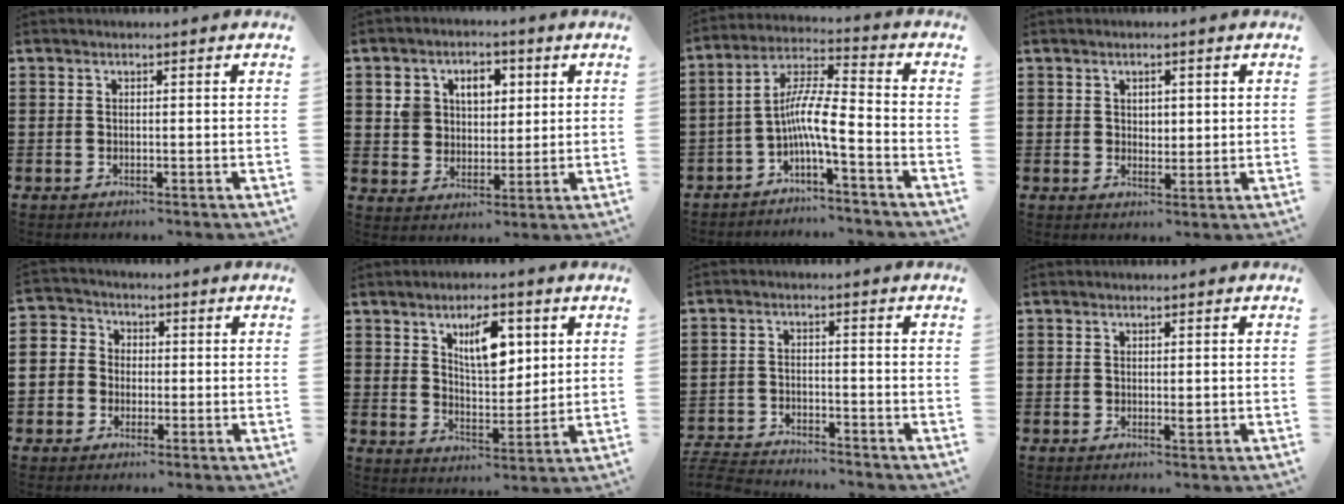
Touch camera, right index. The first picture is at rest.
{"total": 6.2, "force": [2.1, 4.9, 3.0], "torque": [-0.080, 0.019, 0.037]}
{"total": 7.5, "force": [-3.1, 0.9, 6.7], "torque": [-0.133, -0.006, -0.064]}
{"total": 1.7, "force": [0.9, 1.2, 0.8], "torque": [-0.010, 0.005, 0.013]}
{"total": 4.4, "force": [-1.4, 4.2, 0.3], "torque": [-0.032, 0.008, -0.034]}
{"total": 7.6, "force": [3.3, 3.7, 5.8], "torque": [-0.093, 0.000, 0.050]}
{"total": 4.0, "force": [-4.0, 0.2, 0.2], "torque": [-0.013, -0.001, -0.086]}
{"total": 0.9, "force": [0.0, 0.4, 0.9], "torque": [-0.015, -0.001, 0.000]}